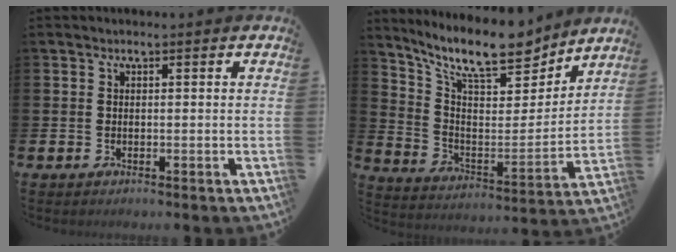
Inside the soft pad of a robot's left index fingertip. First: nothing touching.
{"total": 12.8, "force": [11.1, 3.1, 5.7], "torque": [-0.139, -0.064, 0.196]}